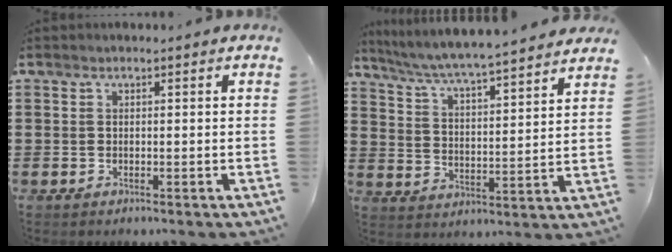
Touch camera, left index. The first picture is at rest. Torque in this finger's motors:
{"motor_torque": [2.14, 0.00, 0.62, 0.21]}